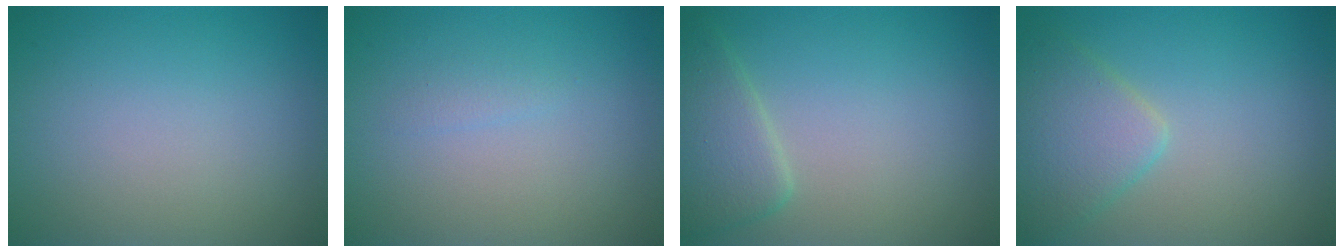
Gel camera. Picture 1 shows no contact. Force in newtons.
{"total": 0.7, "press": 0.7, "slide": 0.0}
{"total": 3.3, "press": 3.3, "slide": 0.2}
{"total": 3.8, "press": 3.8, "slide": 0.3}